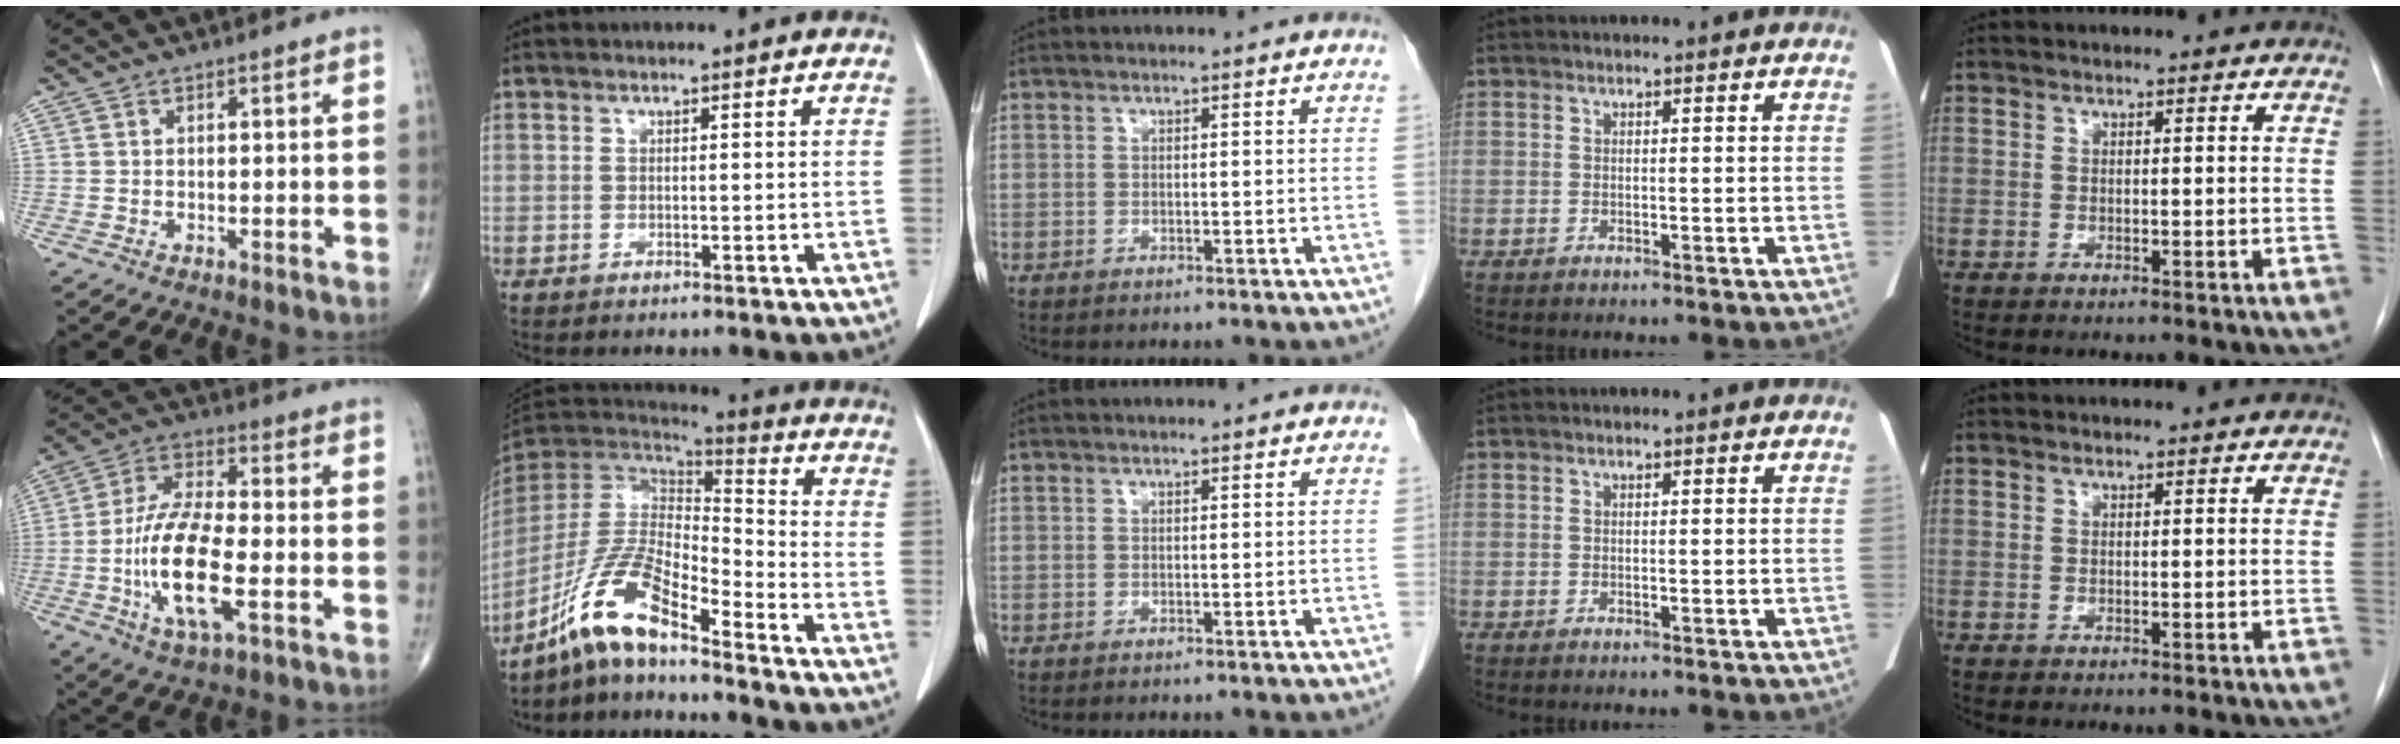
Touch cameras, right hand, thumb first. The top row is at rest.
{"thumb": {"total": 15.5, "force": [-3.9, 5.4, 14.0], "torque": [-0.281, 0.014, -0.073]}, "index": {"total": 12.6, "force": [-9.4, 1.9, 8.1], "torque": [-0.170, 0.005, -0.181]}}